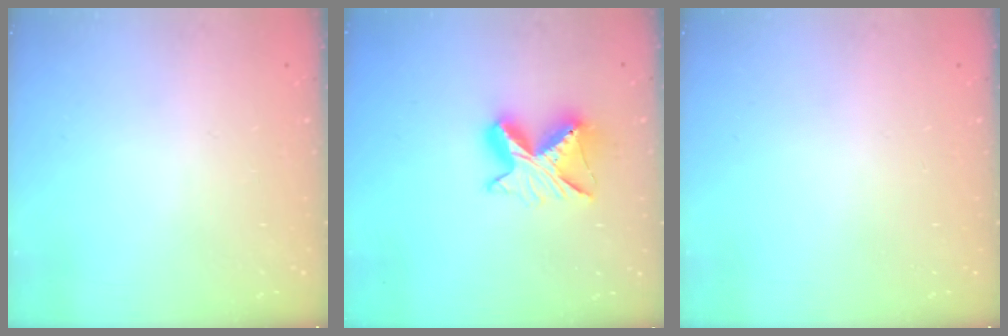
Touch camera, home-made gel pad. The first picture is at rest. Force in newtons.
{"total": 9.3, "press": 9.3, "slide": 0.9}
{"total": 0.0}